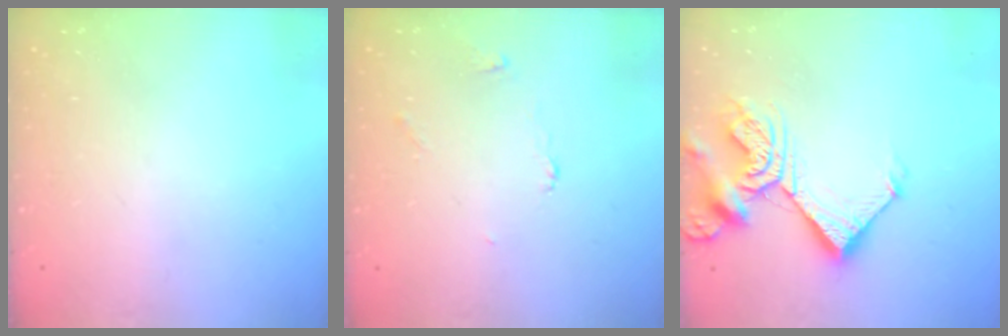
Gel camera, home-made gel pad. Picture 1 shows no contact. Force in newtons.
{"total": 2.5, "press": 2.5, "slide": 0.3}
{"total": 12.5, "press": 12.5, "slide": 1.3}